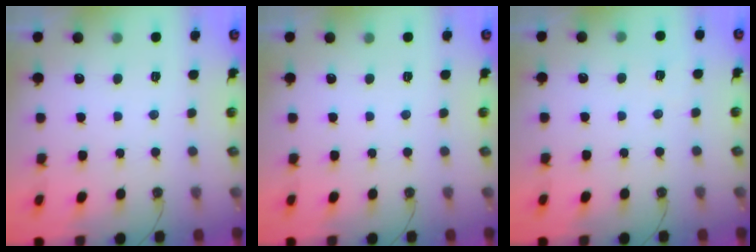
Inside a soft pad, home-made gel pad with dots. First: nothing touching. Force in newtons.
{"total": 0.0}
{"total": 2.7, "press": 1.7, "slide": 2.1}